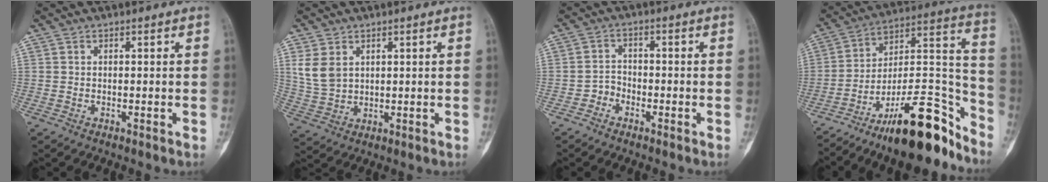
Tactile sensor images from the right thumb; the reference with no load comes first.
{"total": 6.1, "force": [2.3, 4.3, 3.6], "torque": [-0.067, -0.007, 0.057]}
{"total": 2.7, "force": [-1.7, 2.1, 0.6], "torque": [0.003, 0.015, -0.041]}
{"total": 22.4, "force": [-15.9, 6.8, 14.3], "torque": [-0.175, 0.120, -0.260]}